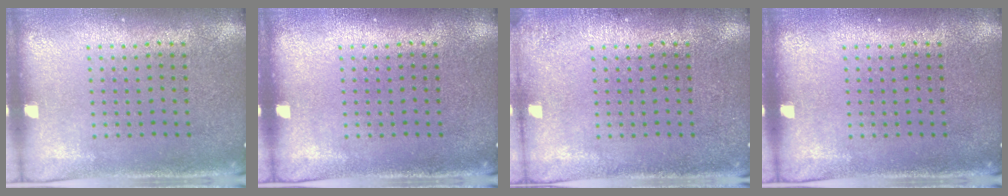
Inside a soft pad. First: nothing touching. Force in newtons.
{"total": 0.0}
{"total": 1.0, "press": 1.0, "slide": 0.3}
{"total": 0.0}